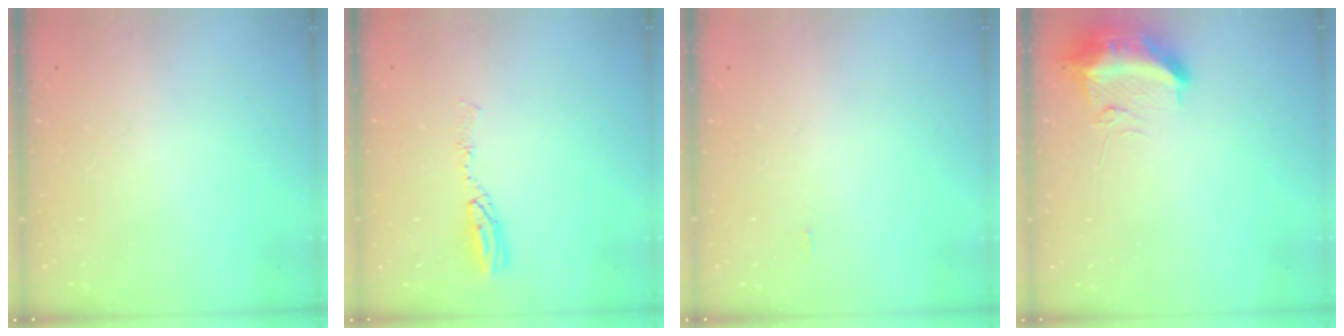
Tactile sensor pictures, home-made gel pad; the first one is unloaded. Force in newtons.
{"total": 5.0, "press": 5.0, "slide": 0.2}
{"total": 12.5, "press": 4.6, "slide": 11.7}
{"total": 12.3, "press": 10.8, "slide": 5.9}